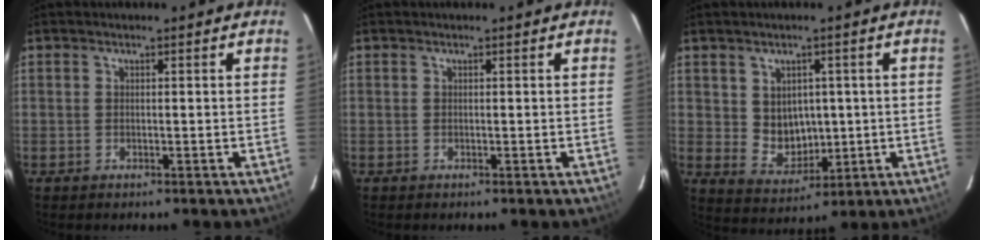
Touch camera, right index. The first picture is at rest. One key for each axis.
{"total": 0.0}
{"total": 7.0, "fx": 1.0, "fy": 5.9, "fz": 3.5, "tx": -0.062, "ty": -0.002, "tz": 0.039}